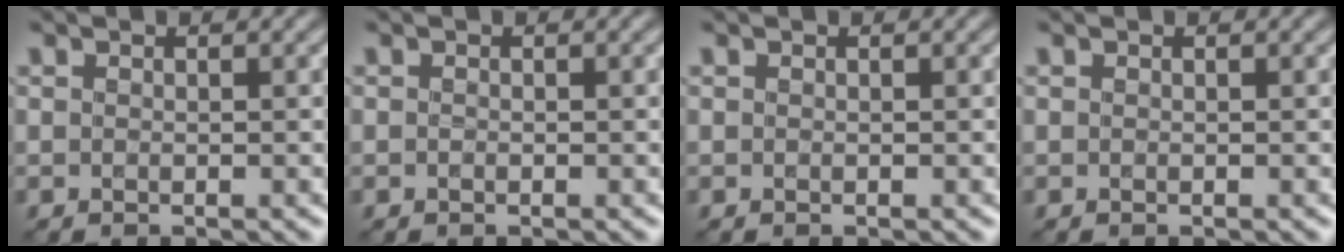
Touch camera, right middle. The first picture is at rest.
{"total": 0.0}
{"total": 0.0}
{"total": 0.0}